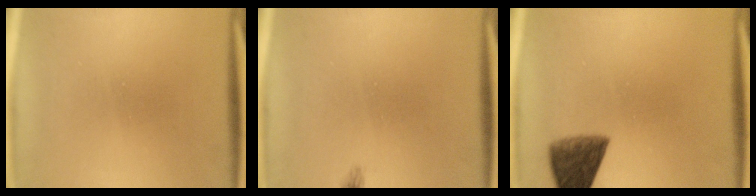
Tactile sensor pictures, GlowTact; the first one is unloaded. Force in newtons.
{"total": 0.9}
{"total": 7.6}